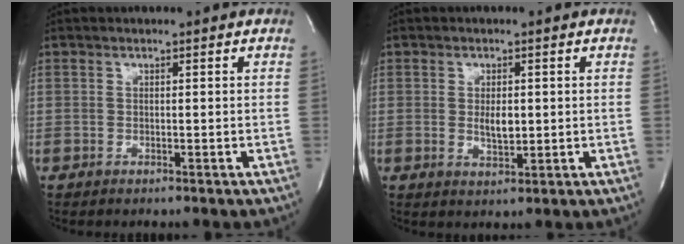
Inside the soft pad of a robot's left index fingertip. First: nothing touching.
{"total": 2.9, "force": [-0.1, 1.2, 2.7], "torque": [-0.048, -0.009, 0.002]}